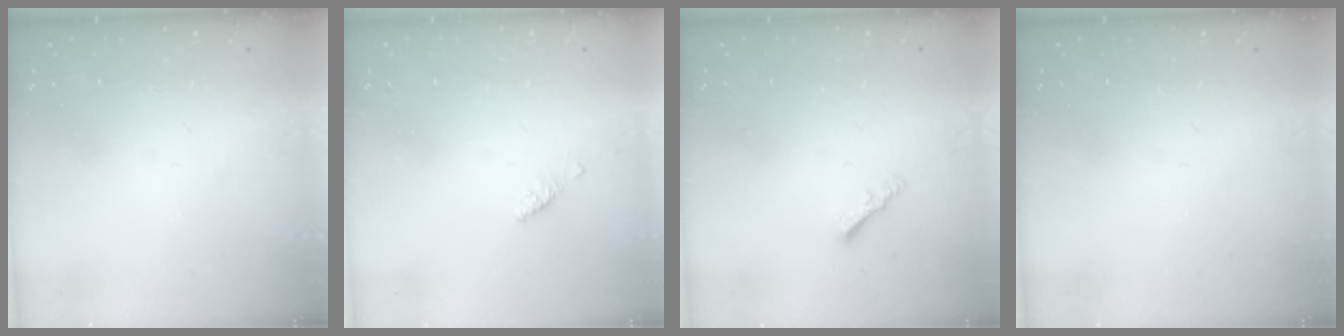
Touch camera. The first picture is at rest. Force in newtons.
{"total": 2.1, "press": 2.0, "slide": 0.6}
{"total": 2.0, "press": 2.0, "slide": 0.3}
{"total": 0.0}